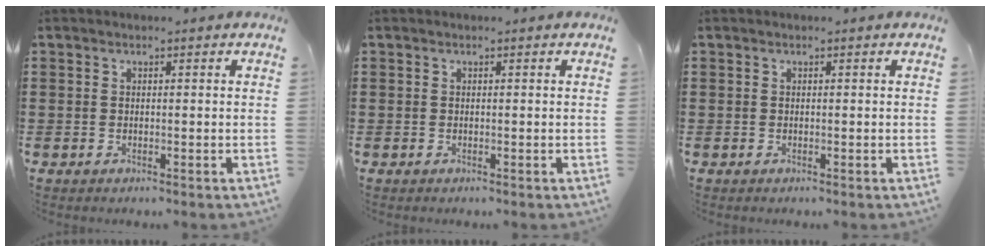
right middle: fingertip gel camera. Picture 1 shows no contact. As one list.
[{"total": 0.0}, {"total": 0.0}]